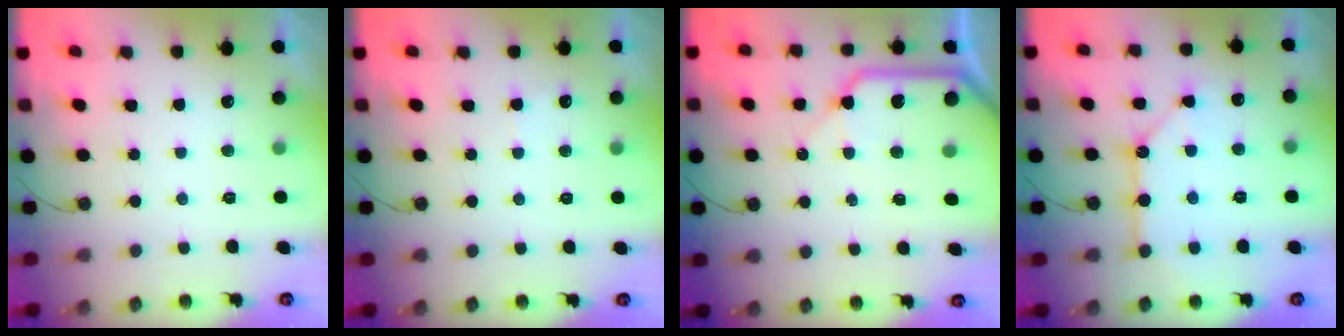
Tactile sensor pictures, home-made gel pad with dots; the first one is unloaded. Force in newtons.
{"total": 2.7, "press": 2.7, "slide": 0.3}
{"total": 12.4, "press": 12.4, "slide": 1.0}
{"total": 10.9, "press": 10.9, "slide": 1.0}